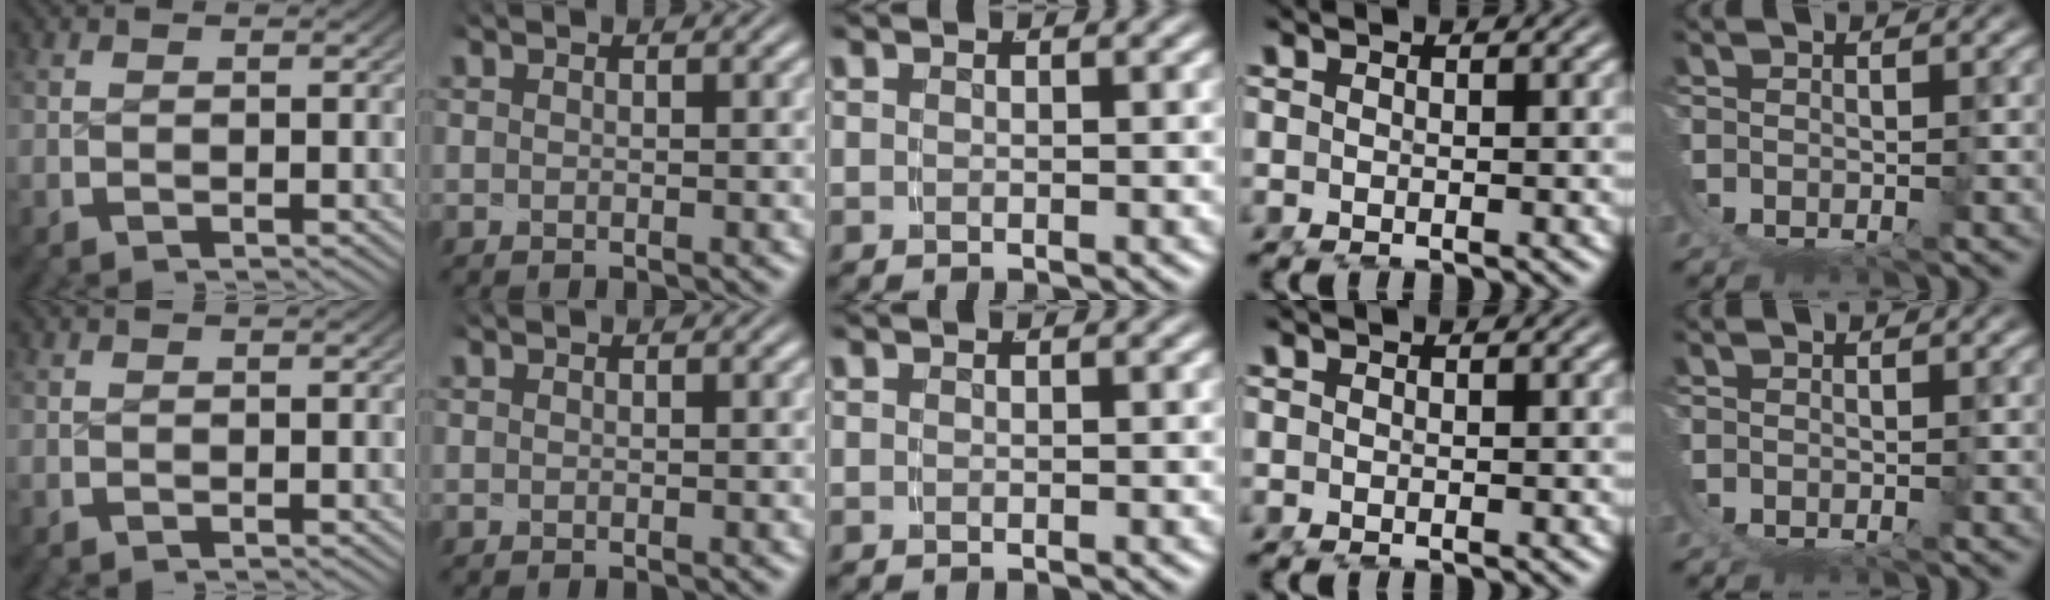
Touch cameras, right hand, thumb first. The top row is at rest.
{}